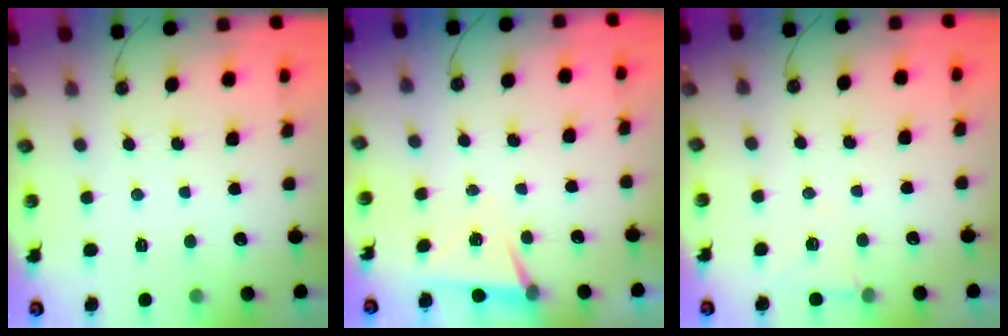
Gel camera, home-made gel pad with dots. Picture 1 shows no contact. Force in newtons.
{"total": 5.2, "press": 2.7, "slide": 4.5}
{"total": 5.4, "press": 3.1, "slide": 4.5}